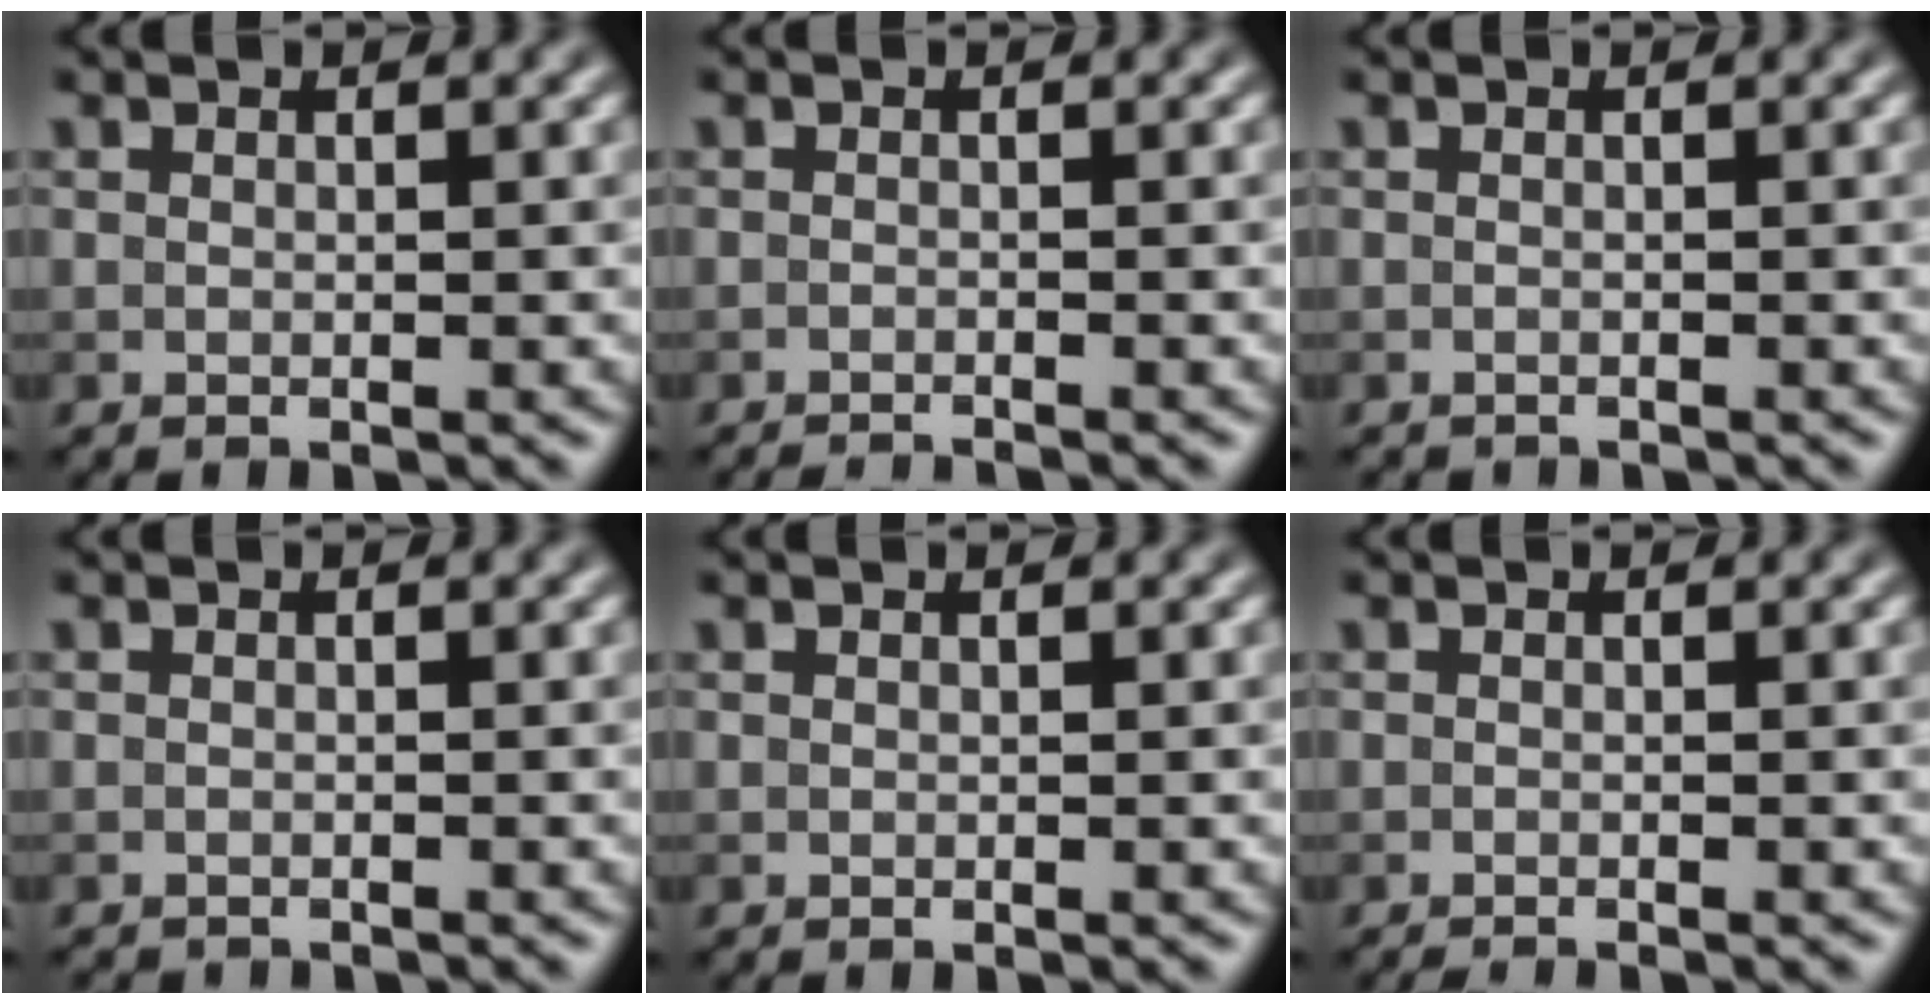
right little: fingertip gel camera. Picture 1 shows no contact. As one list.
[{"total": 2.0, "force": [-1.8, 0.3, 0.8], "torque": [-0.005, -0.004, -0.031]}, {"total": 0.8, "force": [-0.8, 0.0, -0.1], "torque": [0.004, -0.006, -0.016]}, {"total": 1.1, "force": [-1.1, 0.0, -0.1], "torque": [0.006, -0.008, -0.019]}, {"total": 0.0}, {"total": 0.9, "force": [-0.8, 0.1, 0.4], "torque": [0.001, -0.004, -0.016]}]